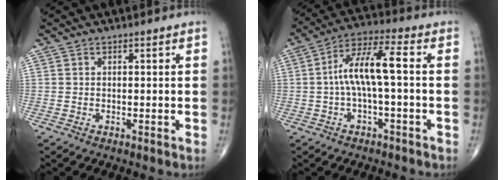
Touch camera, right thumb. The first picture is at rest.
{"total": 9.5, "force": [-0.2, 2.3, 9.2], "torque": [-0.190, 0.040, -0.009]}